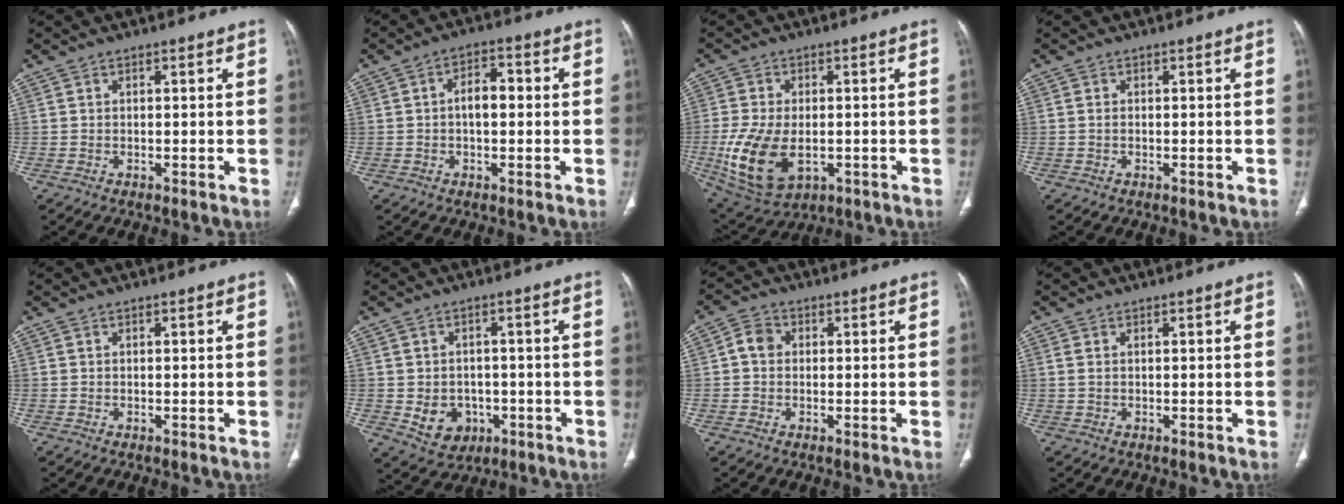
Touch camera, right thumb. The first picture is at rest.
{"total": 5.2, "force": [0.0, 2.8, 4.4], "torque": [-0.063, 0.016, -0.007]}
{"total": 13.9, "force": [-2.9, 8.2, 10.8], "torque": [-0.214, -0.007, -0.033]}
{"total": 0.6, "force": [0.0, 0.3, 0.4], "torque": [-0.012, 0.001, -0.001]}
{"total": 0.0}
{"total": 7.3, "force": [-1.8, 6.1, 3.7], "torque": [-0.037, 0.013, -0.011]}
{"total": 3.6, "force": [0.2, 3.1, 1.9], "torque": [-0.027, 0.010, -0.002]}
{"total": 1.1, "force": [0.3, 0.6, 0.9], "torque": [-0.029, 0.008, 0.009]}